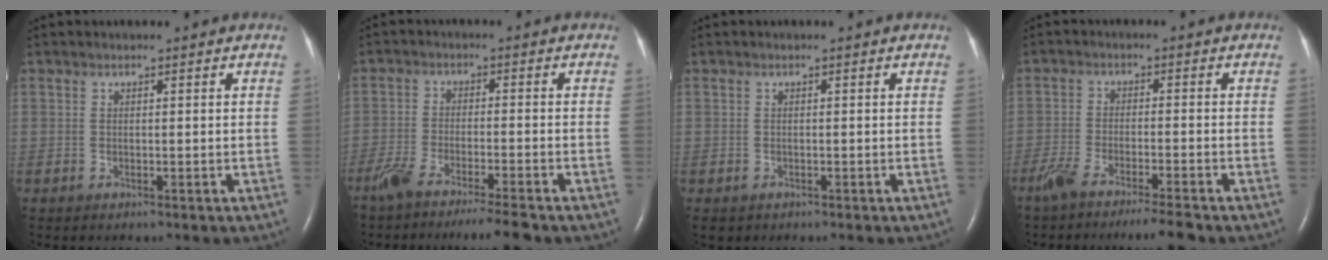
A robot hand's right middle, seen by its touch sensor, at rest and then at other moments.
{"total": 8.0, "force": [-6.4, 0.0, 4.8], "torque": [-0.082, -0.016, -0.108]}
{"total": 1.3, "force": [-0.8, 0.9, 0.3], "torque": [-0.004, 0.001, -0.009]}
{"total": 7.1, "force": [-5.6, 0.2, 4.4], "torque": [-0.077, -0.013, -0.096]}